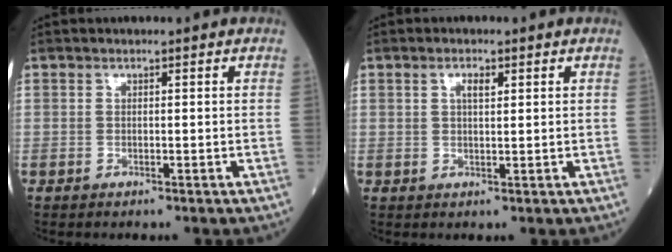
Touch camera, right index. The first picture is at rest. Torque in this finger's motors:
{"motor_torque": [0.05, 0.03, 0.01, 0.00]}